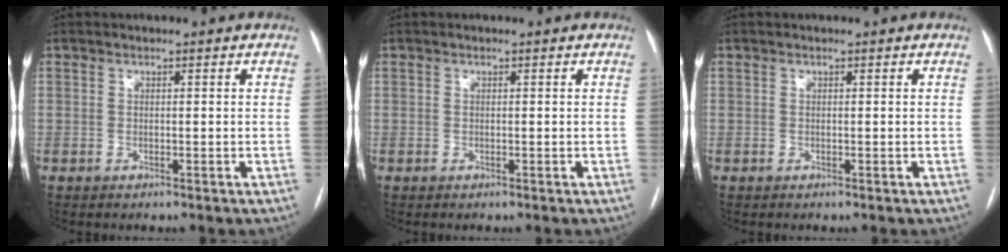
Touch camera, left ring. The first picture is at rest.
{"total": 0.0}
{"total": 0.0}